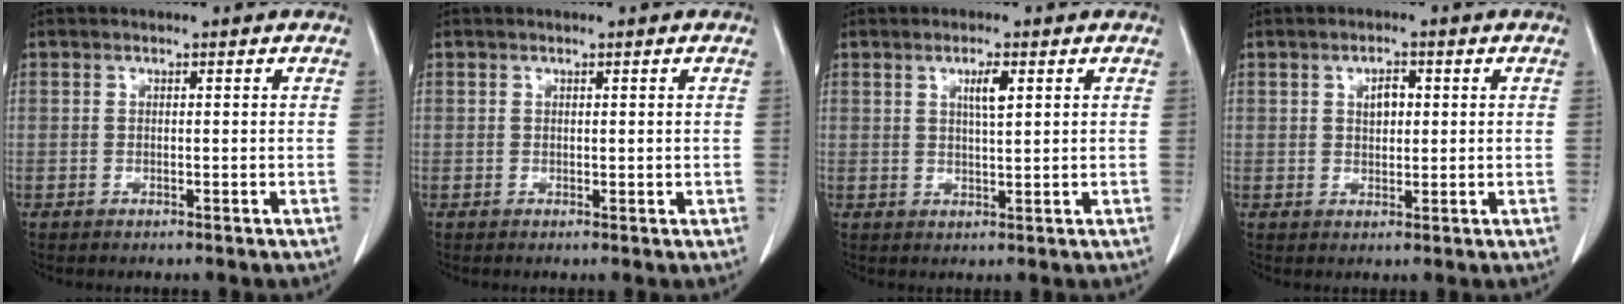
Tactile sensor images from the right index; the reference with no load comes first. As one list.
[{"total": 0.6, "force": [0.1, 0.3, 0.5], "torque": [-0.007, -0.002, 0.004]}, {"total": 2.9, "force": [1.2, 0.3, 2.6], "torque": [-0.045, -0.001, 0.020]}, {"total": 2.7, "force": [0.7, 1.5, 2.1], "torque": [-0.035, 0.002, 0.014]}]